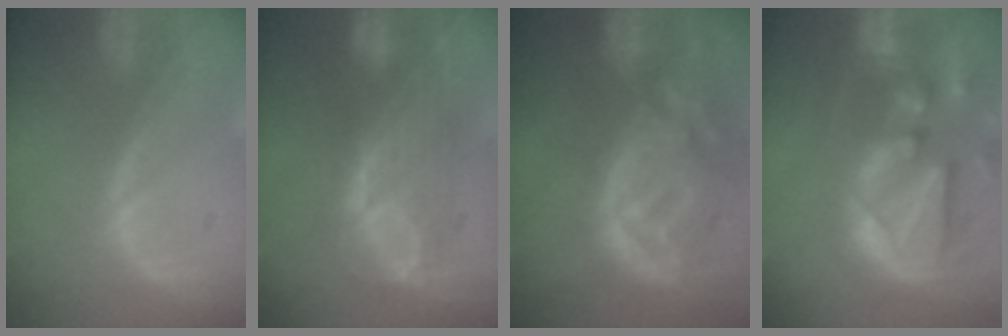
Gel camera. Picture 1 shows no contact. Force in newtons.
{"total": 7.9, "press": 7.8, "slide": 1.2}
{"total": 12.6, "press": 11.1, "slide": 5.8}
{"total": 13.3, "press": 11.4, "slide": 6.9}